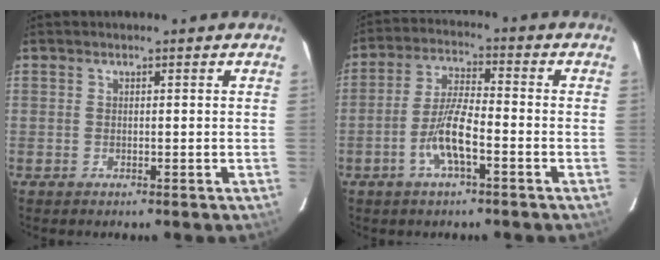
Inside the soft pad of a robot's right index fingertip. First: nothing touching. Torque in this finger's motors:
{"motor_torque": [1.09, -0.68, 0.68, 0.14]}